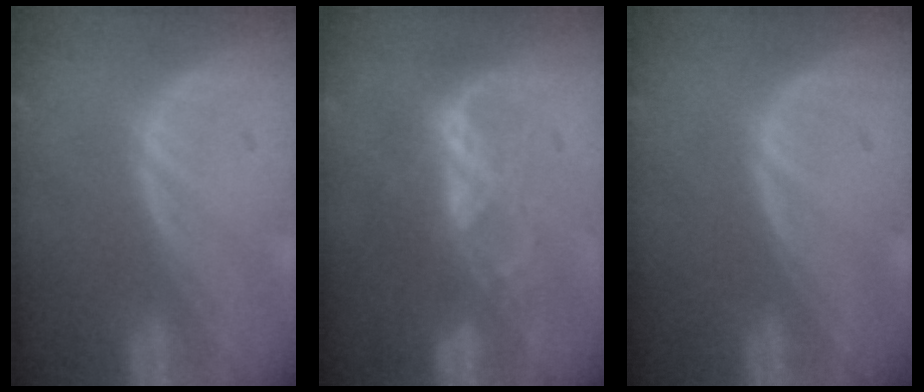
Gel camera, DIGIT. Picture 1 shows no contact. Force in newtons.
{"total": 6.8, "press": 6.0, "slide": 3.2}
{"total": 0.0}